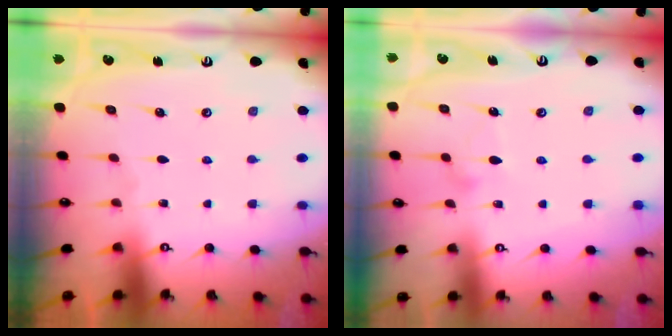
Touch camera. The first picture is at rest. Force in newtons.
{"total": 8.5, "press": 8.5, "slide": 0.3}